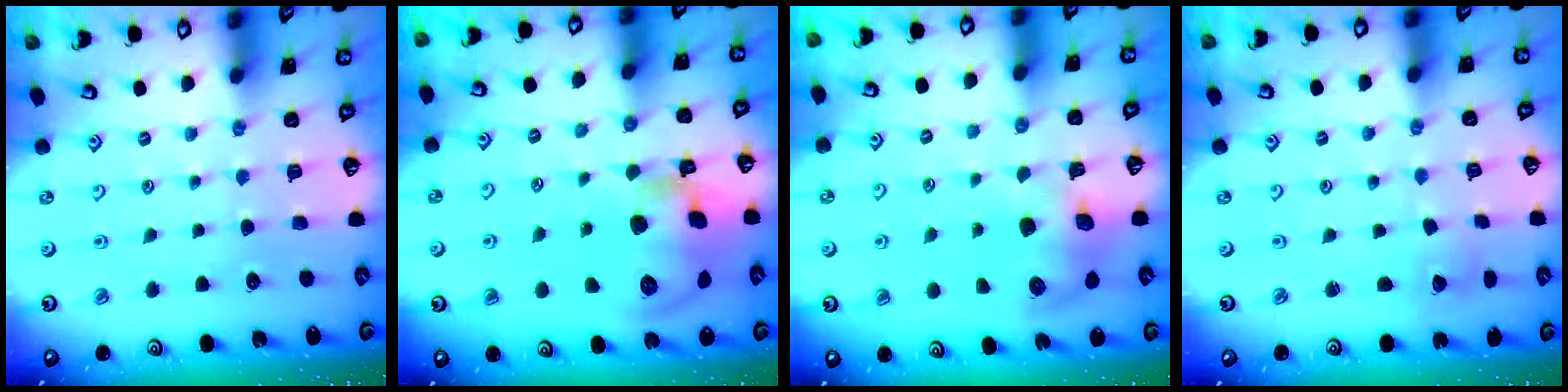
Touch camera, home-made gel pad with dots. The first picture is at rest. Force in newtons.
{"total": 16.8, "press": 16.6, "slide": 2.8}
{"total": 7.7, "press": 7.6, "slide": 1.4}
{"total": 1.7, "press": 1.7, "slide": 0.1}